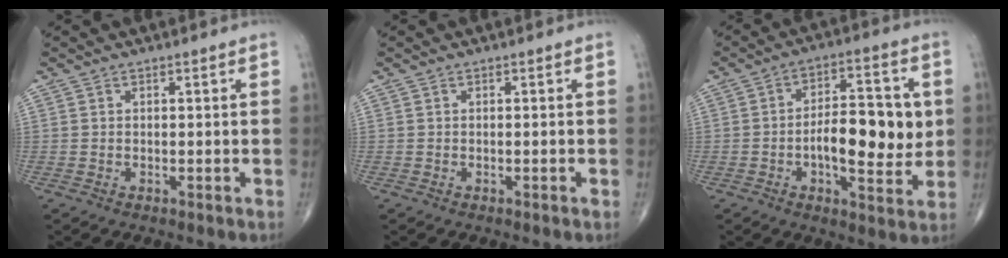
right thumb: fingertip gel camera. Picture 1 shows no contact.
{"total": 0.0}
{"total": 14.5, "force": [-0.3, 6.1, 13.1], "torque": [-0.174, 0.008, -0.007]}